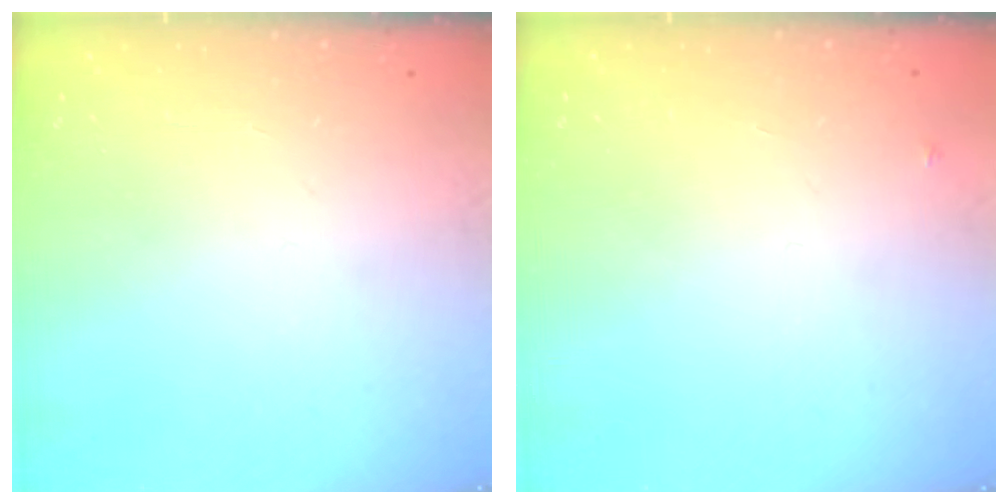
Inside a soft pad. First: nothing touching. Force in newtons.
{"total": 2.6, "press": 2.6, "slide": 0.2}